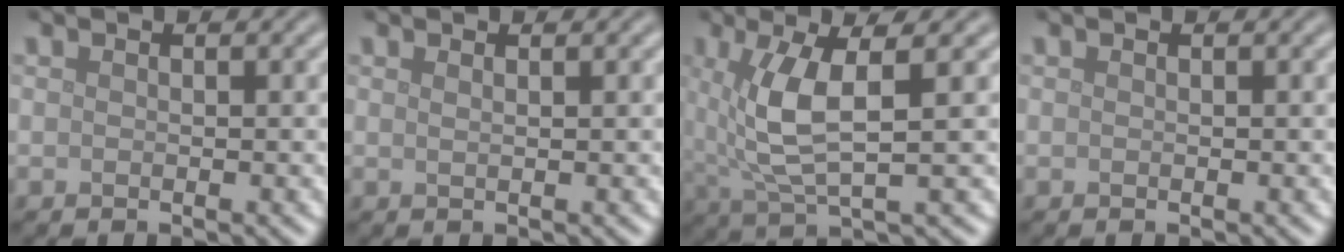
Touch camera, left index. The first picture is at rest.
{"total": 0.9, "force": [0.5, 0.4, 0.7], "torque": [-0.004, -0.001, 0.001]}
{"total": 5.9, "force": [1.2, 1.6, 5.6], "torque": [-0.125, -0.001, 0.029]}
{"total": 0.0}